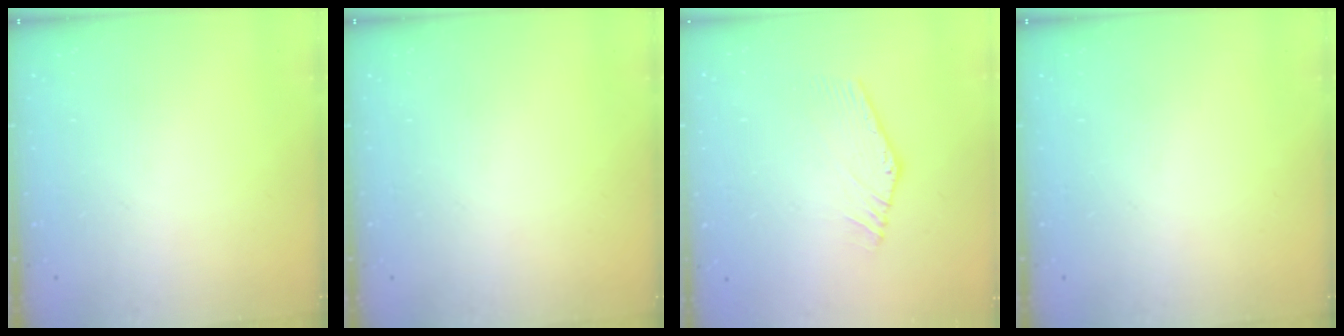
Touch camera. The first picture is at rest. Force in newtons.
{"total": 0.0}
{"total": 3.5, "press": 3.5, "slide": 0.2}
{"total": 0.0}